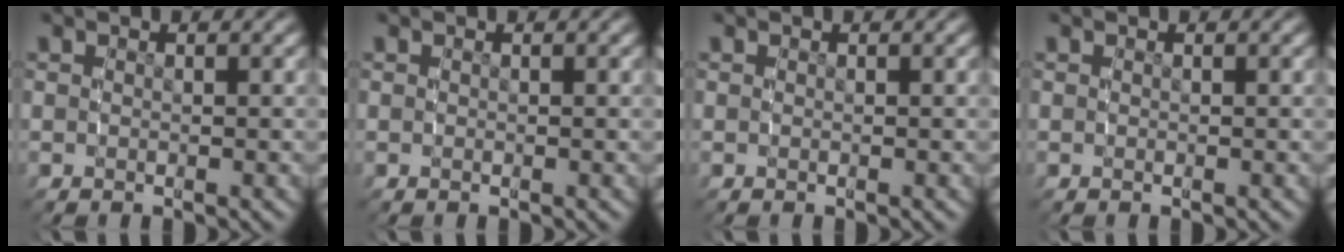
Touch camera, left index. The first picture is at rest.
{"total": 0.0}
{"total": 0.0}
{"total": 0.0}